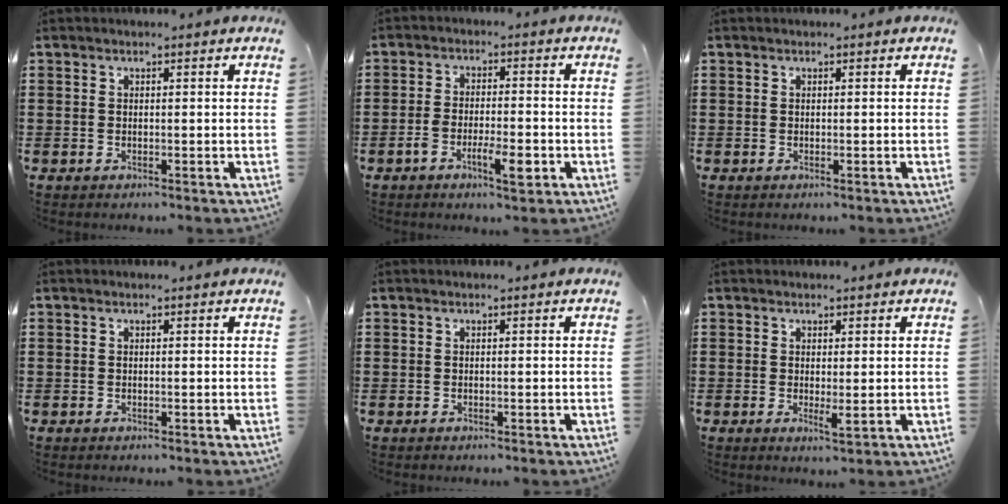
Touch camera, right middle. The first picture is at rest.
{"total": 5.4, "force": [-2.7, 1.8, 4.3], "torque": [-0.088, -0.001, -0.053]}
{"total": 0.0}
{"total": 0.0}
{"total": 0.0}
{"total": 2.1, "force": [0.2, 0.7, 2.0], "torque": [-0.028, -0.005, 0.003]}